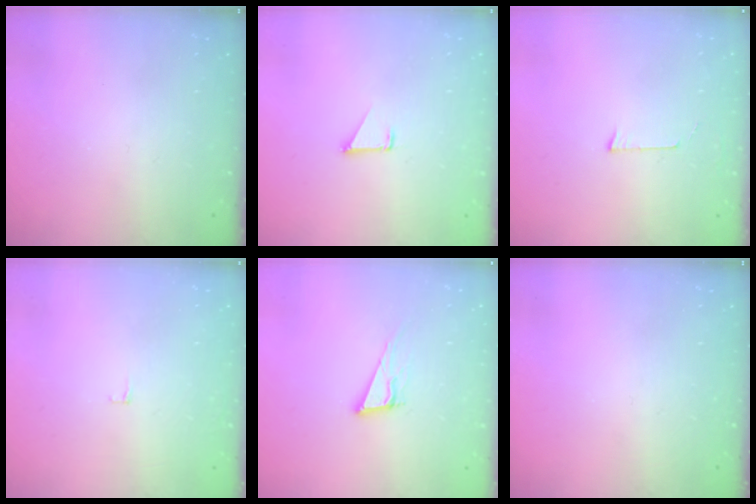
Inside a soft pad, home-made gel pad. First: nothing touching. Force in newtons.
{"total": 1.5, "press": 1.5, "slide": 0.1}
{"total": 3.2, "press": 3.2, "slide": 0.2}
{"total": 2.4, "press": 2.4, "slide": 0.2}
{"total": 11.3, "press": 10.9, "slide": 3.3}
{"total": 0.0}